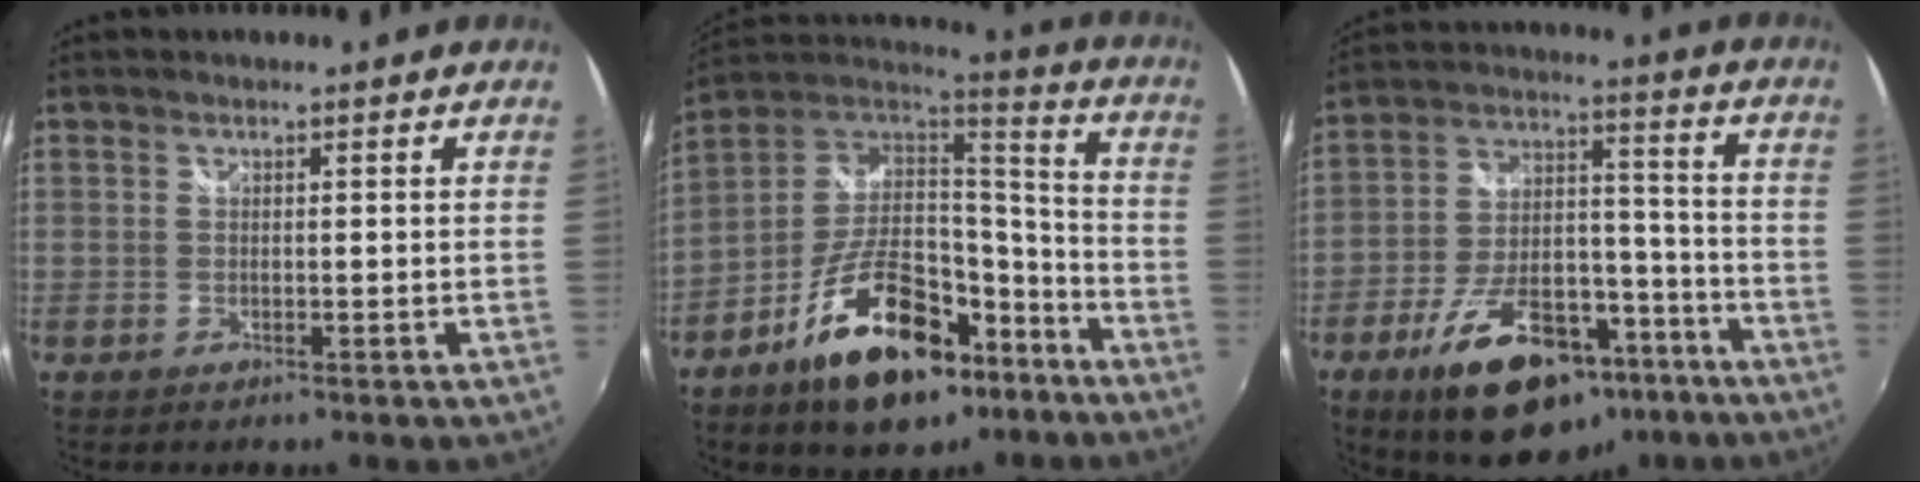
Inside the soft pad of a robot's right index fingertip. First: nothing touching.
{"total": 22.1, "force": [-11.2, 11.6, 15.1], "torque": [-0.275, 0.020, -0.170]}
{"total": 22.2, "force": [-13.5, 10.8, 14.0], "torque": [-0.244, 0.015, -0.197]}